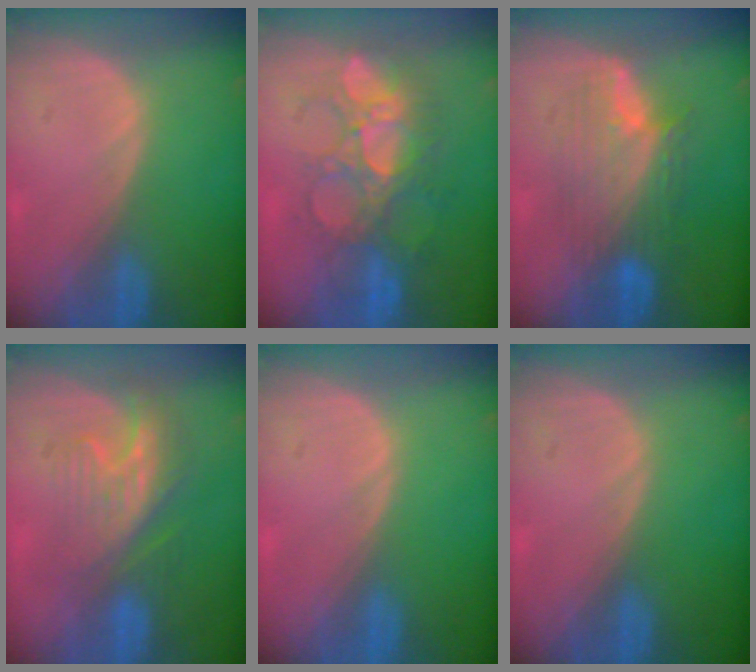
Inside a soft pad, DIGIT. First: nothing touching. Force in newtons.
{"total": 8.7, "press": 8.6, "slide": 1.5}
{"total": 7.7, "press": 7.6, "slide": 0.7}
{"total": 8.6, "press": 7.6, "slide": 4.0}
{"total": 0.0}
{"total": 0.0}